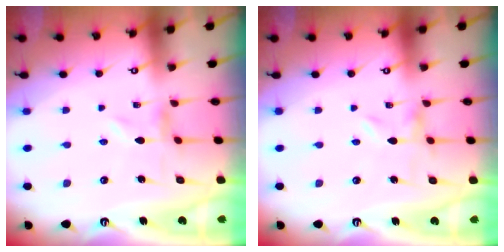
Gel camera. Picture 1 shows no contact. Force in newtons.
{"total": 0.0}